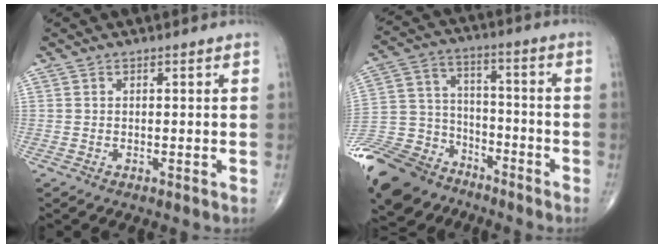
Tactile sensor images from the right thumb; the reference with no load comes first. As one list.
[{"total": 20.1, "force": [-15.1, 11.5, 6.5], "torque": [-0.128, 0.074, -0.269]}]